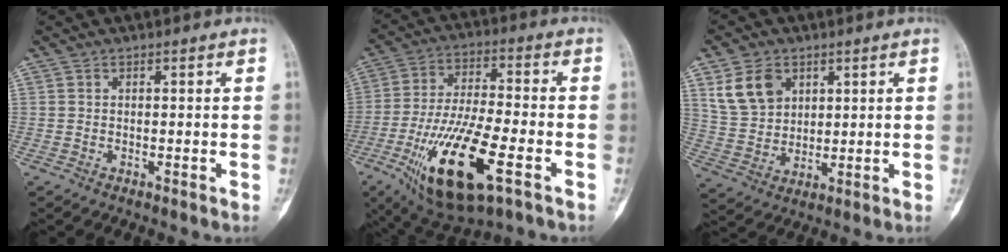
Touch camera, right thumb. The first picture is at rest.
{"total": 20.3, "force": [-8.1, 6.8, 17.4], "torque": [-0.342, 0.014, -0.132]}
{"total": 9.6, "force": [4.4, 6.9, 4.9], "torque": [-0.076, -0.015, 0.096]}